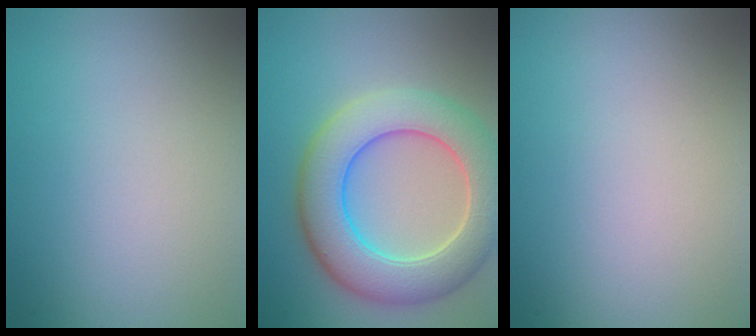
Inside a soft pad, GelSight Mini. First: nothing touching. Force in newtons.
{"total": 8.5, "press": 8.4, "slide": 0.6}
{"total": 0.0}